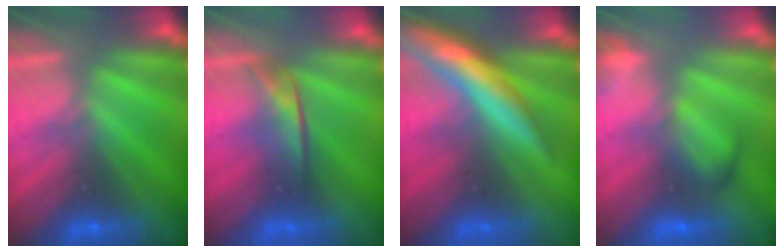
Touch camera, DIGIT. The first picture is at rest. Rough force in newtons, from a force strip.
{"total": 1.8}
{"total": 7.8}
{"total": 2.6}